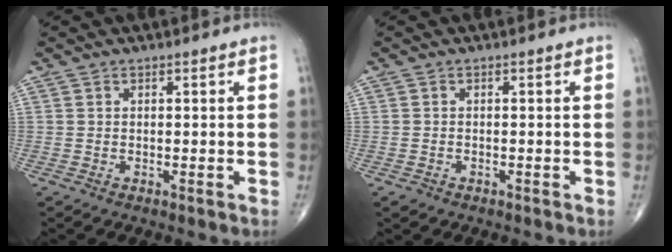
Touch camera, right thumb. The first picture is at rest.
{"total": 1.0, "force": [-0.6, 0.8, 0.3], "torque": [-0.006, 0.003, -0.009]}